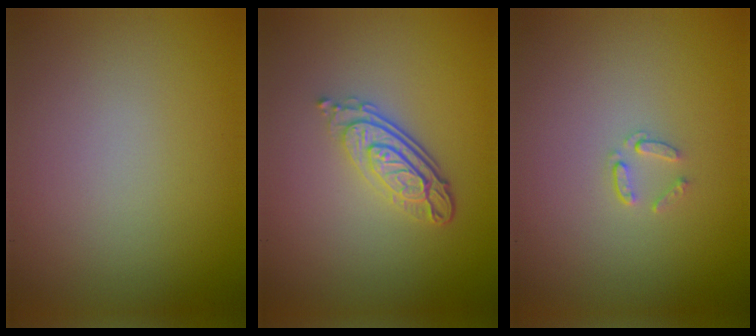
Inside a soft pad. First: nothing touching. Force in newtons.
{"total": 4.1, "press": 2.9, "slide": 3.0}
{"total": 0.7, "press": 0.5, "slide": 0.5}